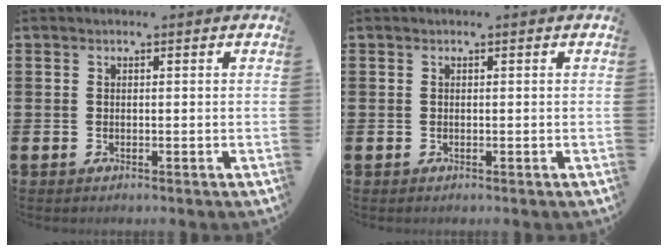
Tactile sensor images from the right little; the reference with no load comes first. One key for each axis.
{"total": 0.0}